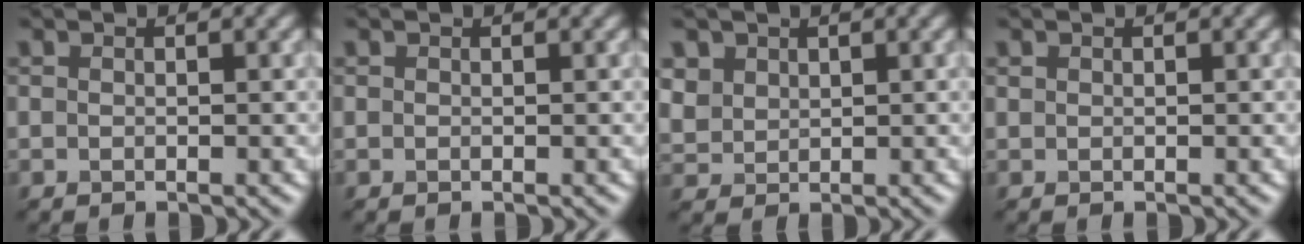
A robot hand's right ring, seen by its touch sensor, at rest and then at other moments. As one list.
[{"total": 0.0}, {"total": 1.3, "force": [0.8, 0.6, -0.9], "torque": [-0.017, -0.003, 0.048]}, {"total": 1.1, "force": [-0.2, -0.7, -0.8], "torque": [-0.001, -0.006, 0.015]}]